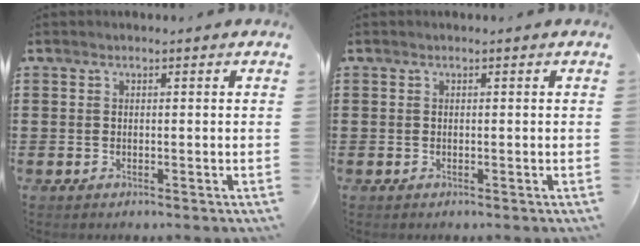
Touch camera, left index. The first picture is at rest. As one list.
[{"total": 0.0}]